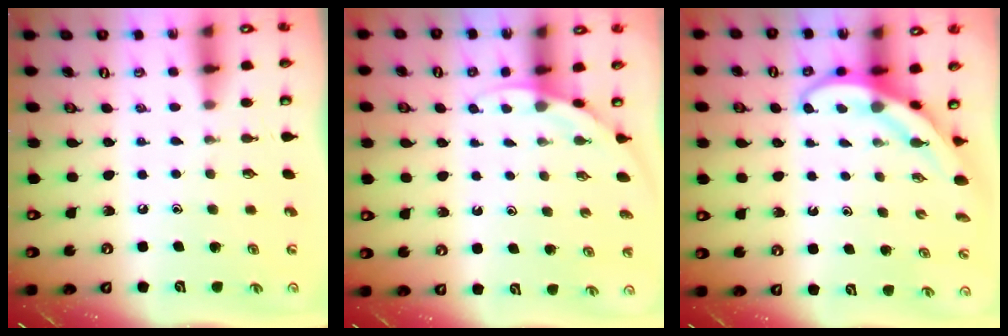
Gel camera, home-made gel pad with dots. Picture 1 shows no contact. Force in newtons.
{"total": 3.4, "press": 3.4, "slide": 0.2}
{"total": 4.0, "press": 4.0, "slide": 0.4}